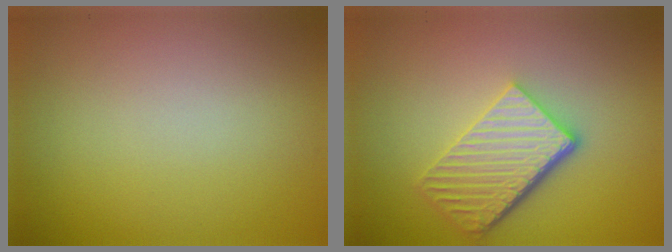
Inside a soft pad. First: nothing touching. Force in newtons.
{"total": 5.7, "press": 3.9, "slide": 4.1}